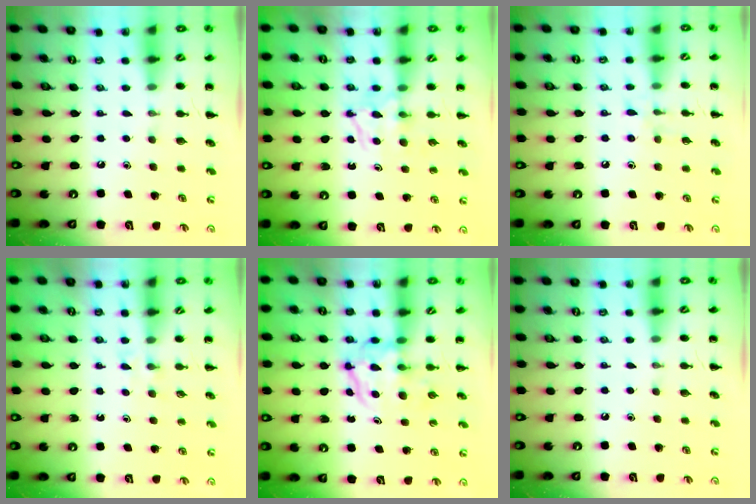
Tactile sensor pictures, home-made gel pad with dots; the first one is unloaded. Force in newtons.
{"total": 4.5, "press": 4.4, "slide": 0.4}
{"total": 5.6, "press": 5.4, "slide": 1.5}
{"total": 2.4, "press": 2.0, "slide": 1.2}
{"total": 3.8, "press": 3.7, "slide": 0.4}
{"total": 0.0}